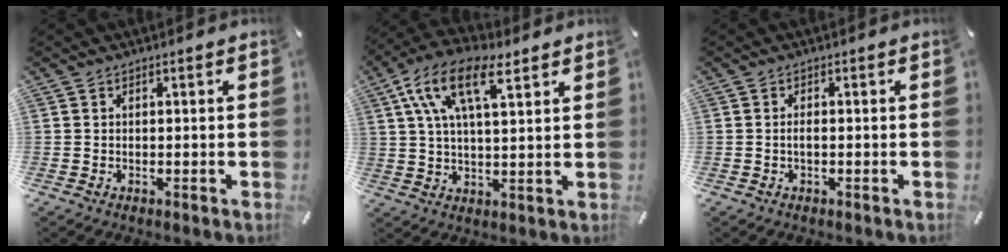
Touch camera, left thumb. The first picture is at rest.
{"total": 13.5, "force": [6.8, 5.8, 10.1], "torque": [-0.221, -0.012, 0.120]}
{"total": 1.3, "force": [-0.3, 0.4, 1.2], "torque": [-0.024, 0.000, -0.005]}